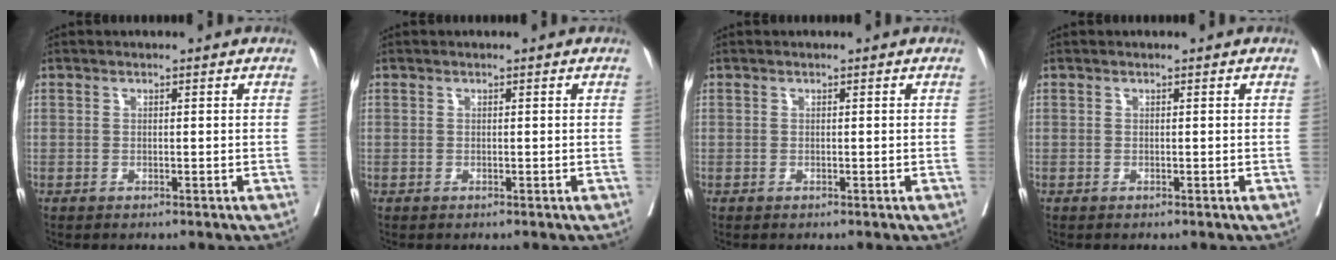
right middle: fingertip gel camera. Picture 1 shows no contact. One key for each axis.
{"total": 0.0}
{"total": 0.0}
{"total": 0.0}